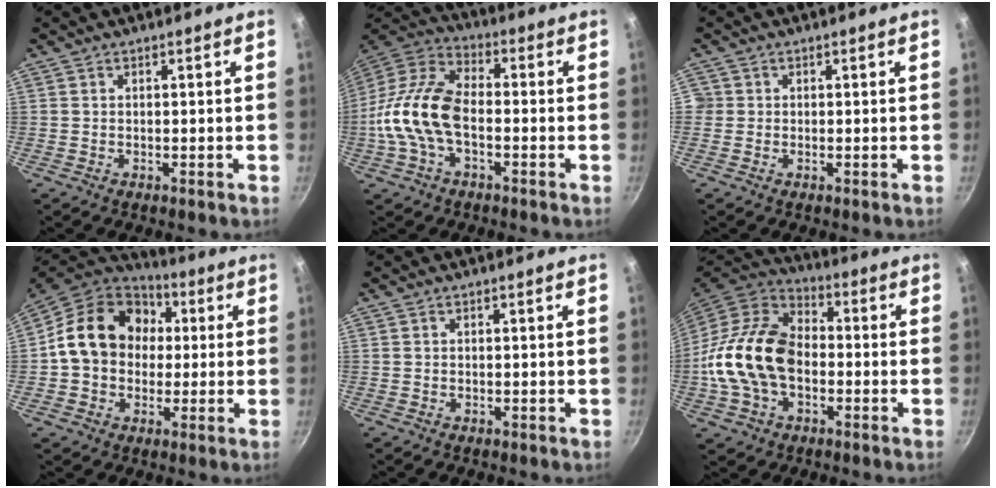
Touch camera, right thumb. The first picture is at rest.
{"total": 15.3, "force": [-2.8, 8.6, 12.4], "torque": [-0.234, 0.040, -0.071]}
{"total": 1.5, "force": [0.0, 1.4, 0.2], "torque": [0.009, 0.005, -0.003]}
{"total": 18.5, "force": [2.1, 15.0, 10.7], "torque": [-0.154, 0.037, 0.021]}
{"total": 0.0}
{"total": 18.9, "force": [-2.7, 13.0, 13.5], "torque": [-0.228, 0.035, -0.063]}